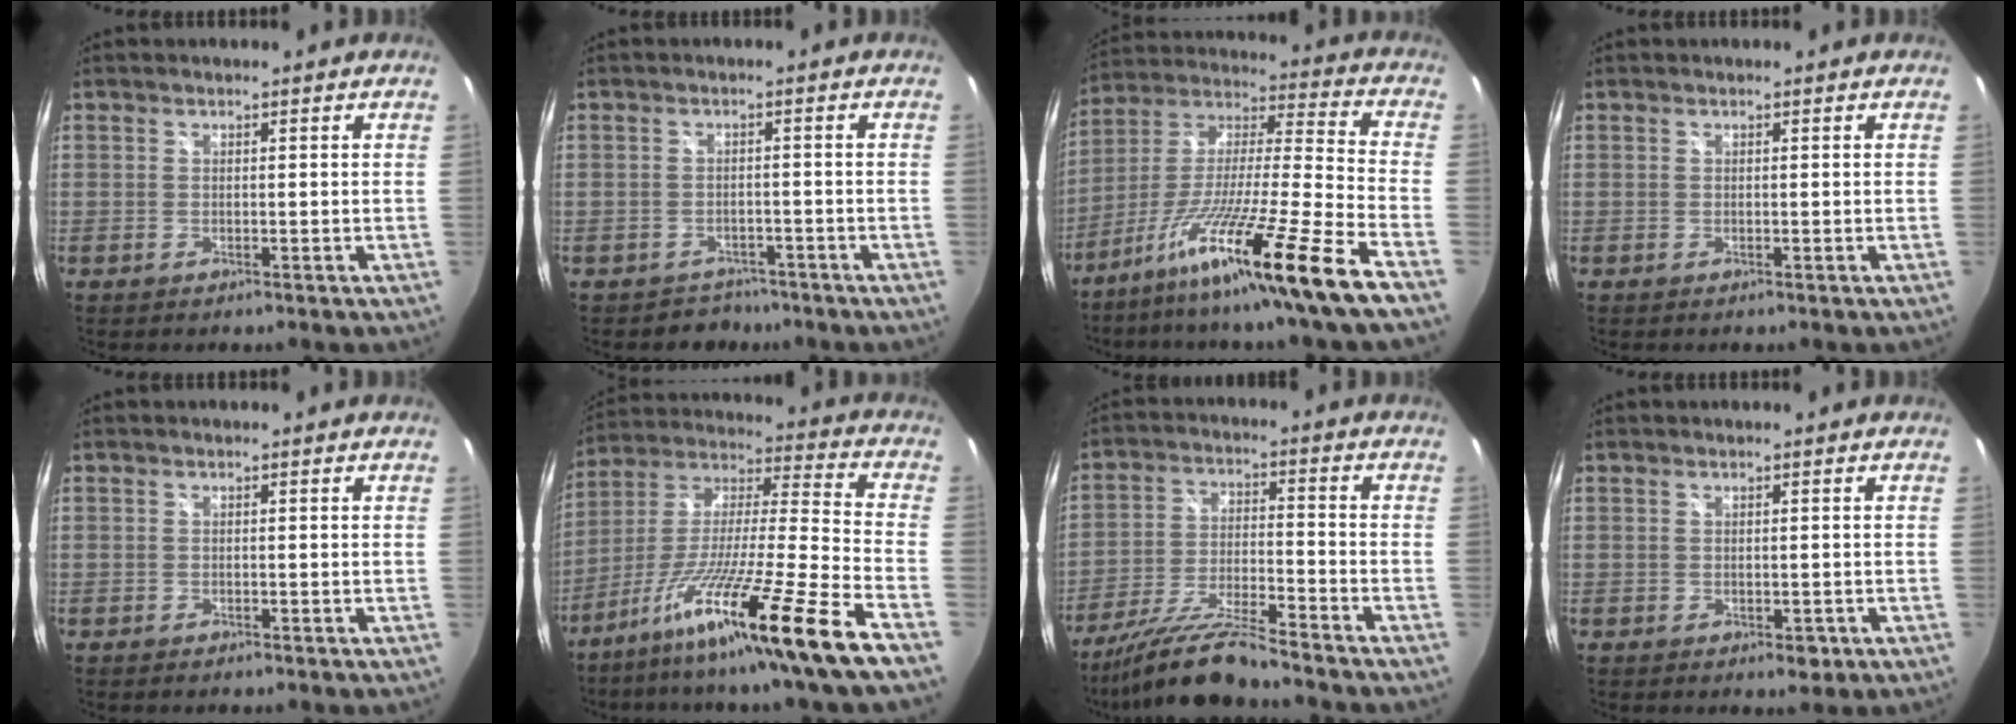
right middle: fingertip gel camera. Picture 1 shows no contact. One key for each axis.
{"total": 4.3, "fx": -3.3, "fy": 2.8, "fz": -0.2, "tx": -0.002, "ty": 0.011, "tz": -0.049}
{"total": 22.0, "fx": -15.4, "fy": -2.8, "fz": 15.4, "tx": -0.257, "ty": -0.057, "tz": -0.266}
{"total": 0.0}
{"total": 0.7, "fx": -0.6, "fy": 0.2, "fz": 0.2, "tx": -0.005, "ty": -0.004, "tz": -0.013}
{"total": 22.4, "fx": -15.6, "fy": -2.6, "fz": 15.8, "tx": -0.262, "ty": -0.057, "tz": -0.268}
{"total": 12.0, "fx": -10.7, "fy": -0.3, "fz": 5.4, "tx": -0.112, "ty": -0.012, "tz": -0.198}
{"total": 2.1, "fx": -0.9, "fy": 1.4, "fz": 1.3, "tx": -0.018, "ty": -0.005, "tz": -0.010}